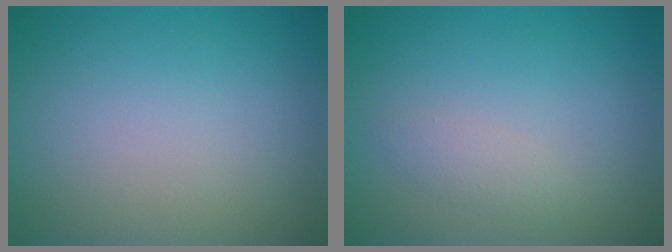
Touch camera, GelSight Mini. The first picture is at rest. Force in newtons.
{"total": 1.2, "press": 1.2, "slide": 0.0}